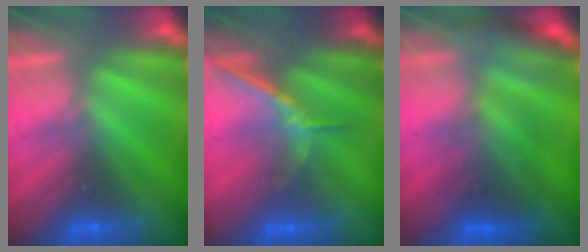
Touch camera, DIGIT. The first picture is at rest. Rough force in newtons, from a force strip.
{"total": 1.3}
{"total": 2.6}